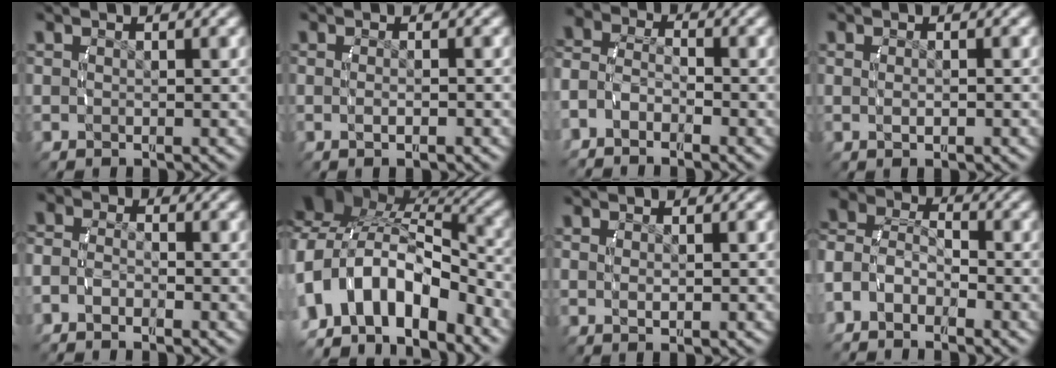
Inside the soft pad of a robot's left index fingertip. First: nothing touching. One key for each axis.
{"total": 1.3, "fx": -0.7, "fy": -0.3, "fz": 1.1, "tx": -0.022, "ty": -0.001, "tz": -0.009}
{"total": 4.1, "fx": -1.8, "fy": 3.2, "fz": 1.8, "tx": -0.048, "ty": -0.012, "tz": -0.035}
{"total": 1.0, "fx": -0.3, "fy": -0.2, "fz": 1.0, "tx": -0.020, "ty": -0.004, "tz": -0.001}
{"total": 2.5, "fx": -1.5, "fy": 1.9, "fz": 0.9, "tx": -0.029, "ty": -0.014, "tz": -0.026}
{"total": 14.0, "fx": -2.7, "fy": 10.5, "fz": 8.9, "tx": -0.180, "ty": -0.020, "tz": -0.043}
{"total": 1.0, "fx": 0.0, "fy": -0.4, "fz": 0.9, "tx": -0.019, "ty": -0.007, "tz": 0.009}
{"total": 5.9, "fx": -1.2, "fy": 5.0, "fz": 3.0, "tx": -0.072, "ty": -0.007, "tz": -0.032}